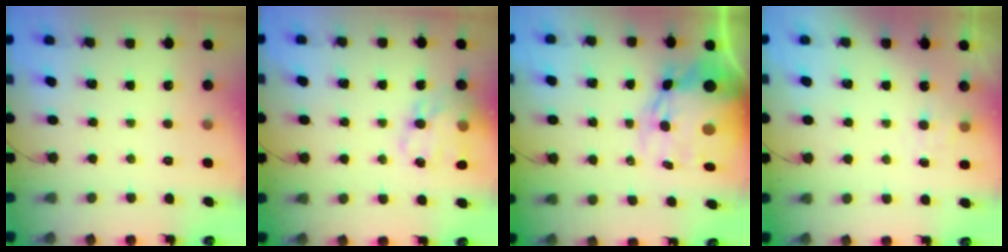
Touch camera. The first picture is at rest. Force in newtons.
{"total": 17.1, "press": 16.8, "slide": 3.4}
{"total": 18.9, "press": 18.4, "slide": 4.6}
{"total": 5.6, "press": 5.4, "slide": 1.4}